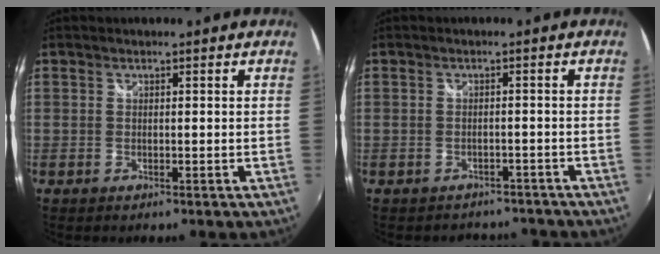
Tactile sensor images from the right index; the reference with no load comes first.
{"total": 6.6, "force": [-5.7, 3.0, 1.5], "torque": [-0.032, -0.004, -0.073]}